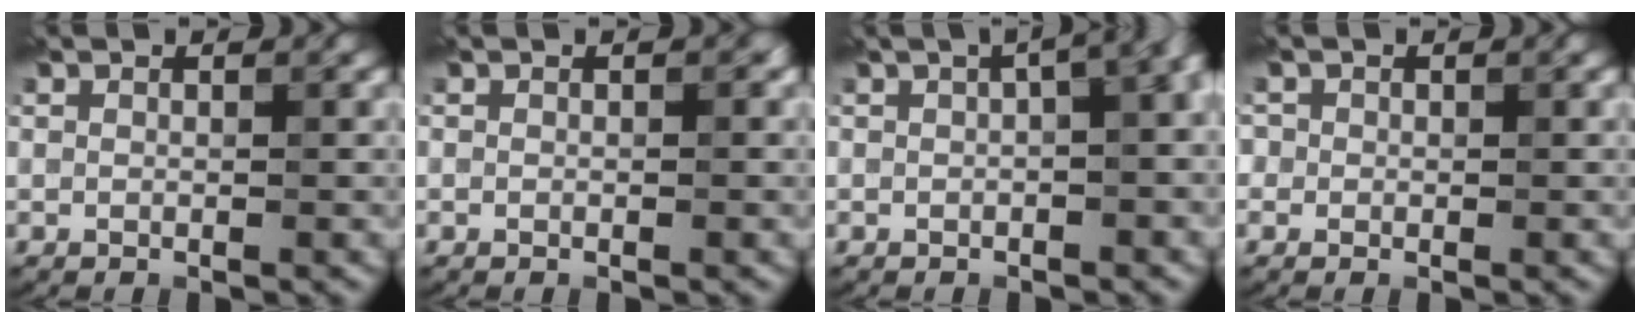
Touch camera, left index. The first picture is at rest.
{"total": 0.6, "force": [0.0, 0.4, 0.4], "torque": [-0.004, -0.001, 0.000]}
{"total": 9.6, "force": [1.6, 4.7, 8.2], "torque": [-0.038, 0.045, -0.010]}
{"total": 1.3, "force": [0.4, 1.2, 0.2], "torque": [0.001, 0.003, -0.008]}